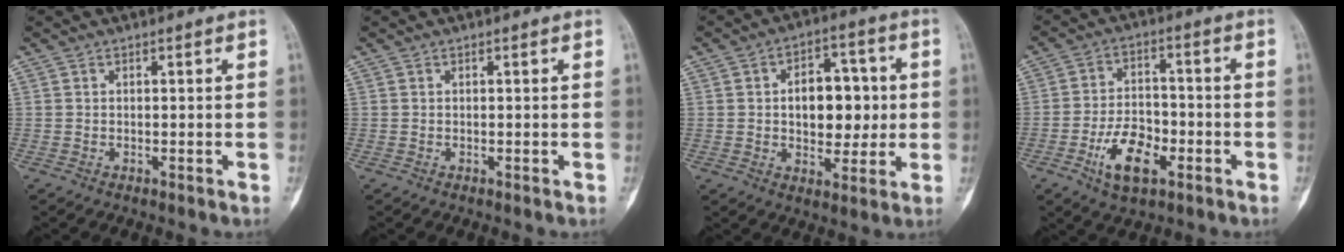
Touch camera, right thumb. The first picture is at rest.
{"total": 0.0}
{"total": 12.3, "force": [0.7, 7.8, 9.5], "torque": [-0.088, 0.011, 0.013]}
{"total": 10.2, "force": [-4.3, 5.5, 7.5], "torque": [-0.118, 0.022, -0.073]}